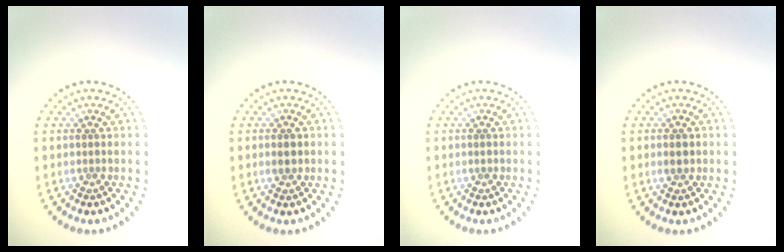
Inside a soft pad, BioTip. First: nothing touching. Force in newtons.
{"total": 1.6, "press": 1.6, "slide": 0.1}
{"total": 0.5, "press": 0.5, "slide": 0.1}
{"total": 1.6, "press": 1.6, "slide": 0.1}